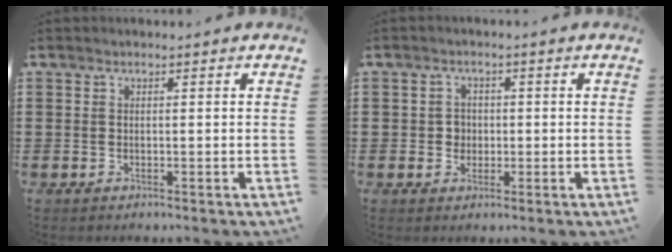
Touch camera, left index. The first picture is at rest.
{"total": 2.4, "force": [-0.1, 2.2, 0.9], "torque": [-0.026, 0.006, -0.005]}